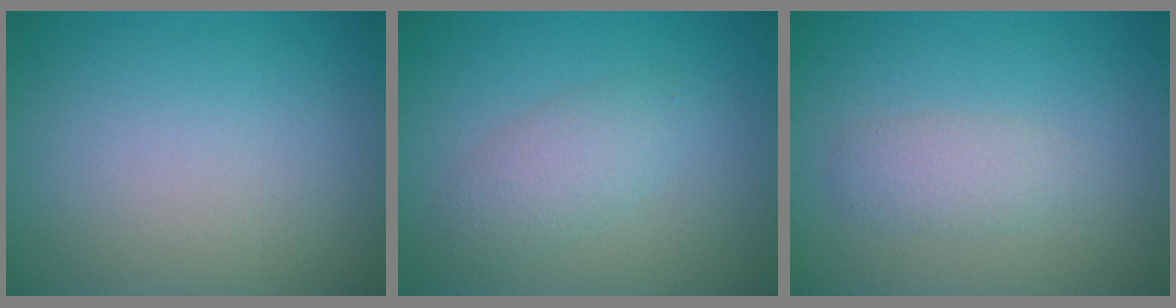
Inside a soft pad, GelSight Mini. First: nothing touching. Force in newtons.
{"total": 2.8, "press": 2.8, "slide": 0.1}
{"total": 2.1, "press": 2.1, "slide": 0.0}